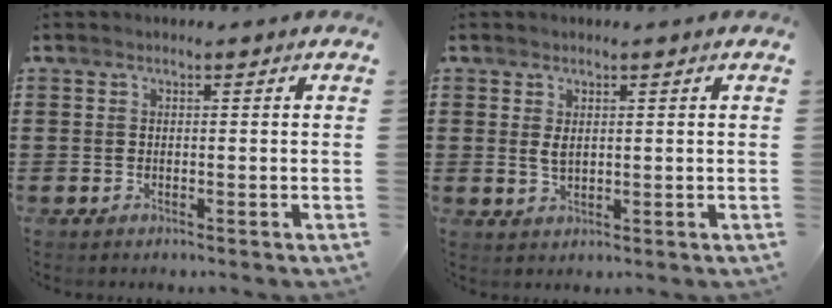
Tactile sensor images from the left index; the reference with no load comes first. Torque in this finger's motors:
{"motor_torque": [0.56, 0.48, 0.33, 0.06]}